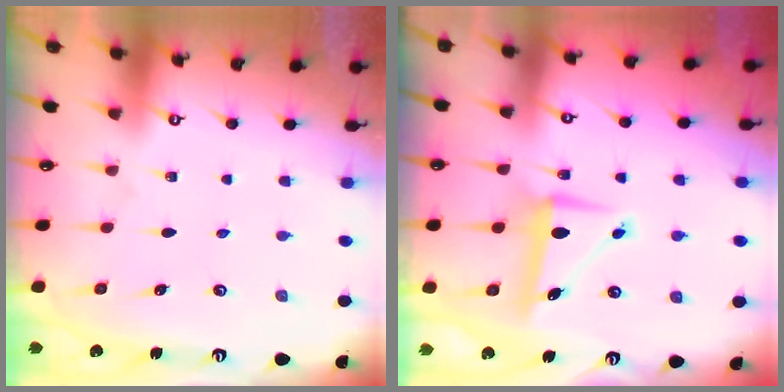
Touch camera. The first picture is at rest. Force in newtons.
{"total": 7.6, "press": 7.5, "slide": 1.1}